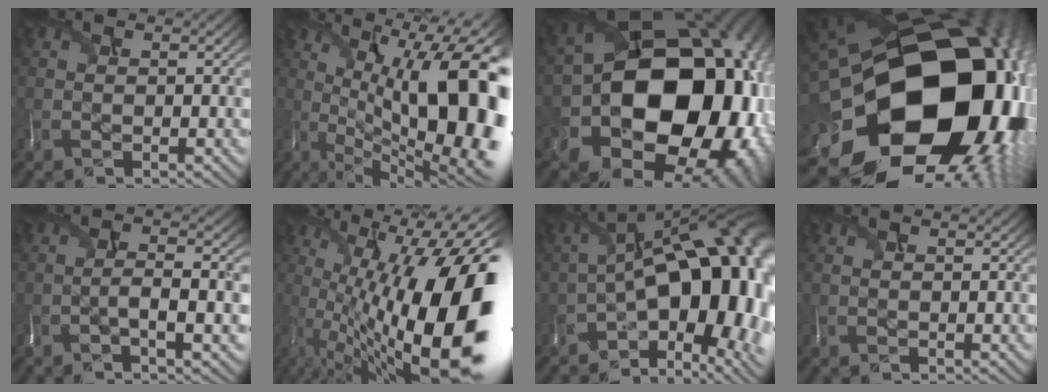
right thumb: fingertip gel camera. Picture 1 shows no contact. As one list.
[{"total": 19.2, "force": [0.6, 8.0, 17.5], "torque": [-0.247, 0.009, 0.019]}, {"total": 22.8, "force": [-4.1, 18.3, 13.0], "torque": [-0.218, -0.070, -0.072]}, {"total": 22.4, "force": [-2.1, 17.4, 14.0], "torque": [-0.286, -0.078, -0.011]}, {"total": 4.2, "force": [-1.6, 0.6, 3.8], "torque": [-0.077, 0.013, -0.030]}, {"total": 19.0, "force": [-2.1, 7.1, 17.5], "torque": [-0.263, 0.003, -0.035]}, {"total": 17.9, "force": [-3.8, 8.6, 15.2], "torque": [-0.210, -0.010, -0.033]}, {"total": 0.0}]